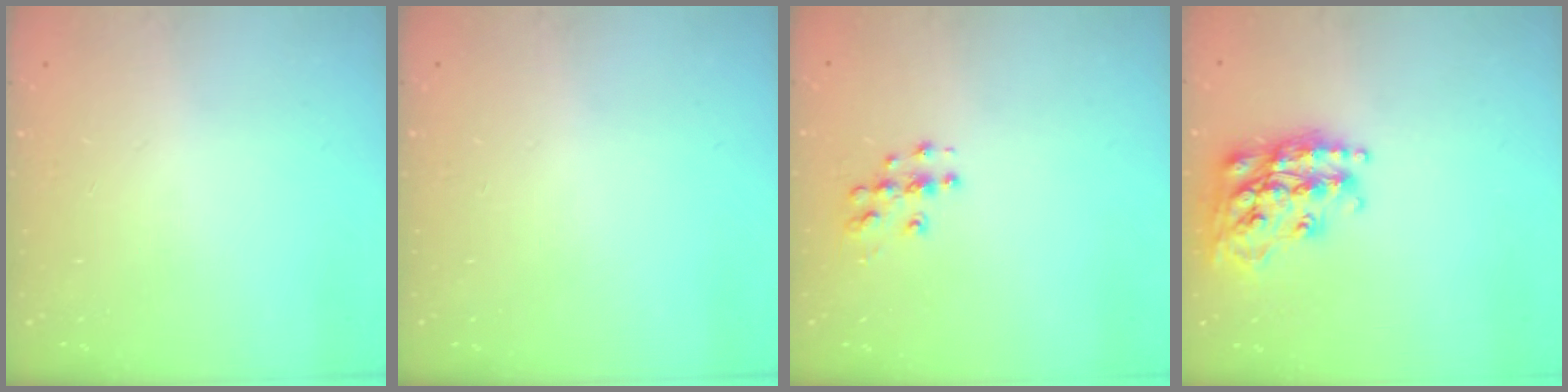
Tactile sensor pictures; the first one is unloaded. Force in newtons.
{"total": 0.0}
{"total": 6.1, "press": 6.1, "slide": 0.3}
{"total": 20.4, "press": 20.4, "slide": 1.4}